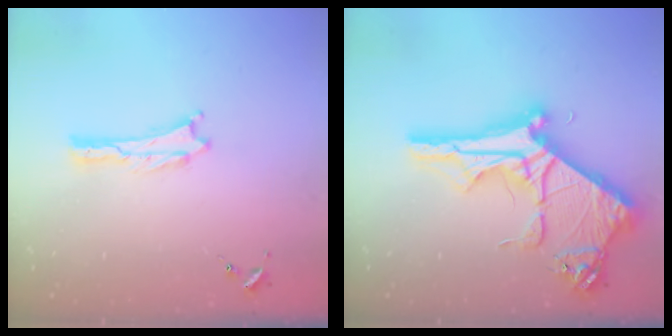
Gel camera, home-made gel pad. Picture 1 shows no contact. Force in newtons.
{"total": 11.6, "press": 11.6, "slide": 1.2}